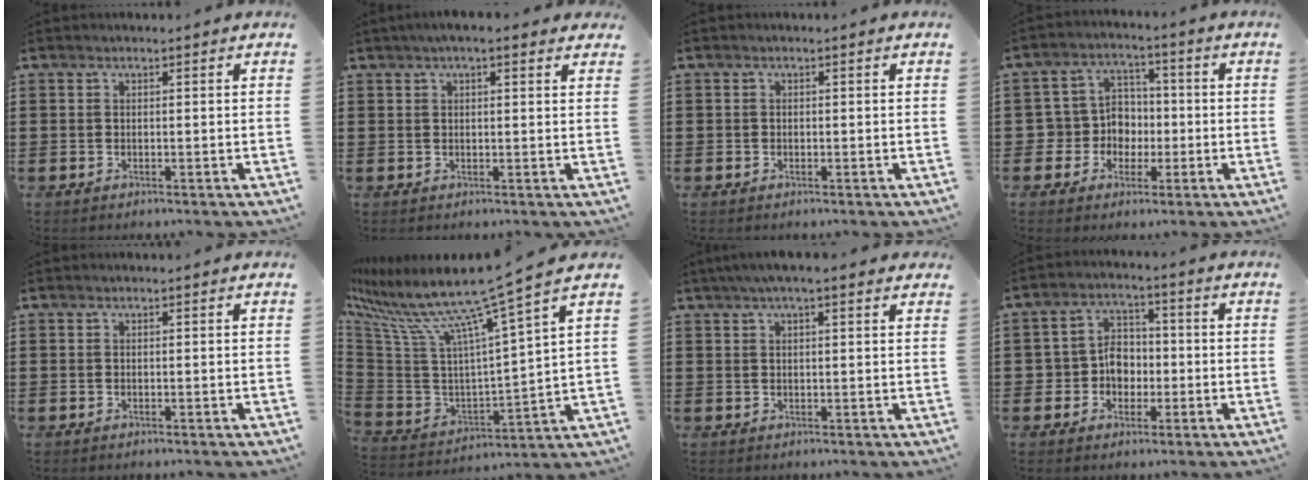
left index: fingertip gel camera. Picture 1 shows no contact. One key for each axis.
{"total": 2.5, "fx": 1.6, "fy": 0.6, "fz": 1.8, "tx": -0.039, "ty": 0.006, "tz": 0.028}
{"total": 0.5, "fx": -0.3, "fy": 0.4, "fz": 0.1, "tx": -0.004, "ty": 0.001, "tz": -0.006}
{"total": 6.1, "fx": -0.7, "fy": 5.9, "fz": 1.3, "tx": -0.058, "ty": 0.006, "tz": -0.015}
{"total": 0.0}
{"total": 11.7, "fx": 8.8, "fy": -0.4, "fz": 7.7, "tx": -0.182, "ty": -0.071, "tz": 0.138}
{"total": 3.0, "fx": 1.9, "fy": 0.8, "fz": 2.2, "tx": -0.046, "ty": 0.007, "tz": 0.033}
{"total": 5.1, "fx": -1.3, "fy": 4.6, "fz": 1.9, "tx": -0.050, "ty": 0.016, "tz": -0.027}